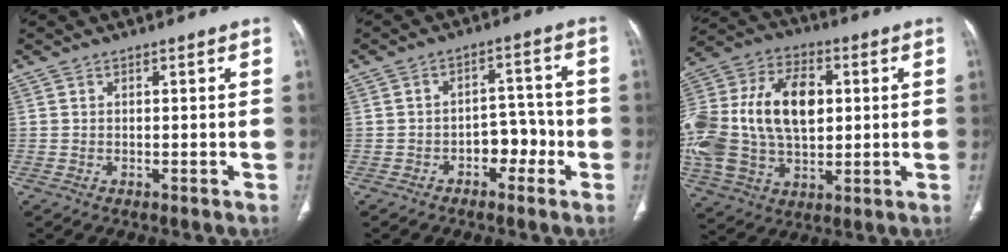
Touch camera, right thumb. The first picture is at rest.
{"total": 5.8, "force": [-2.5, 3.9, 3.5], "torque": [-0.019, 0.034, -0.042]}
{"total": 28.0, "force": [2.8, 18.0, 21.2], "torque": [-0.473, 0.028, 0.061]}